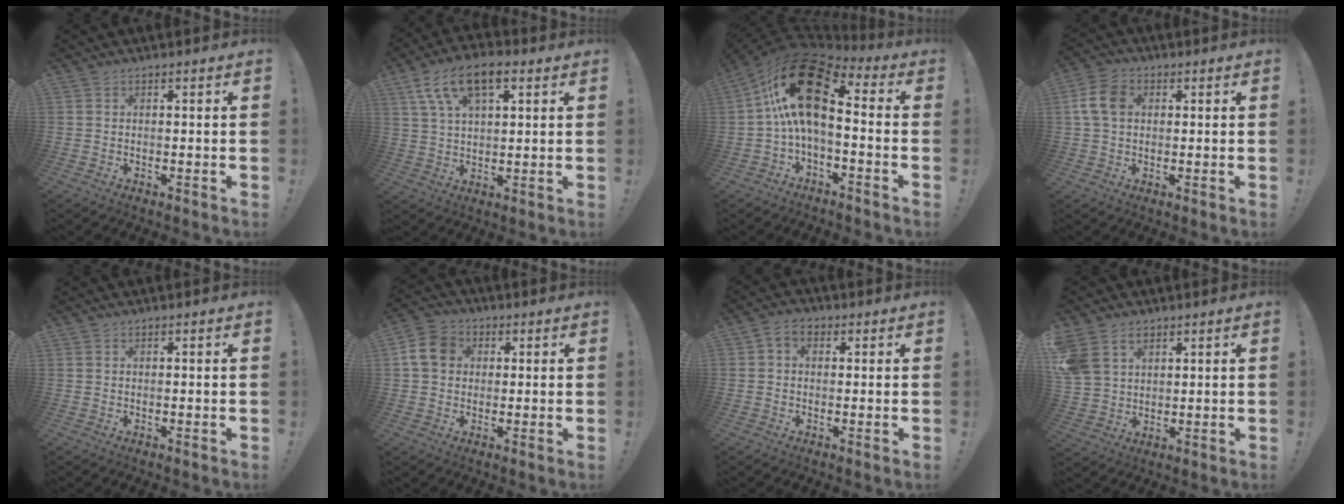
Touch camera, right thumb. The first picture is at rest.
{"total": 12.3, "force": [5.8, 6.2, 8.9], "torque": [-0.161, -0.011, 0.107]}
{"total": 19.9, "force": [4.2, 9.2, 17.1], "torque": [-0.310, -0.011, 0.080]}
{"total": 8.9, "force": [1.6, 6.3, 6.0], "torque": [-0.126, 0.012, 0.034]}
{"total": 0.0}
{"total": 9.5, "force": [2.0, 7.7, 5.2], "torque": [-0.096, 0.008, 0.041]}
{"total": 3.6, "force": [0.4, 2.8, 2.3], "torque": [-0.039, 0.003, 0.009]}
{"total": 8.1, "force": [4.4, 5.8, 3.5], "torque": [-0.066, -0.017, 0.090]}